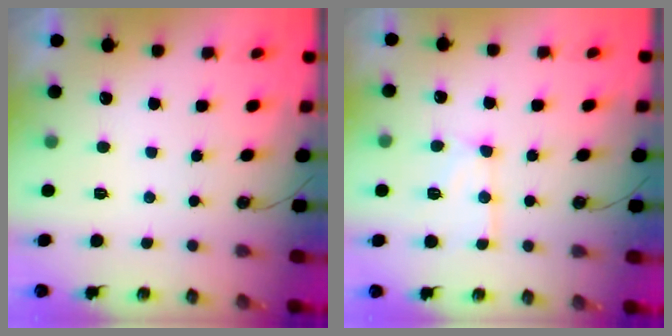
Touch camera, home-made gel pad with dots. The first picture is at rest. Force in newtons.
{"total": 13.8, "press": 13.7, "slide": 1.2}